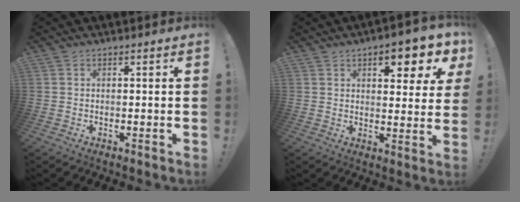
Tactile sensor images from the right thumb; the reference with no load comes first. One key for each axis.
{"total": 8.6, "fx": 4.8, "fy": 3.0, "fz": 6.5, "tx": -0.074, "ty": -0.028, "tz": 0.077}